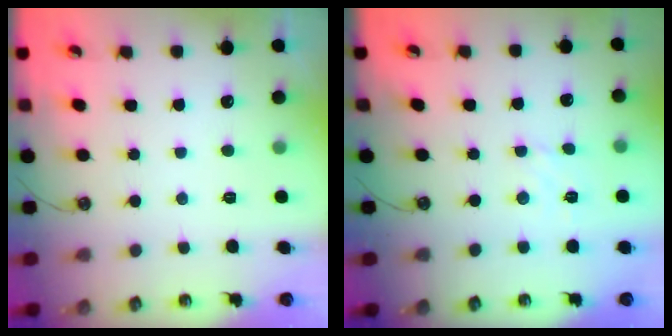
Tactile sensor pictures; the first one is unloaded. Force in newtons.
{"total": 1.8, "press": 1.7, "slide": 0.5}